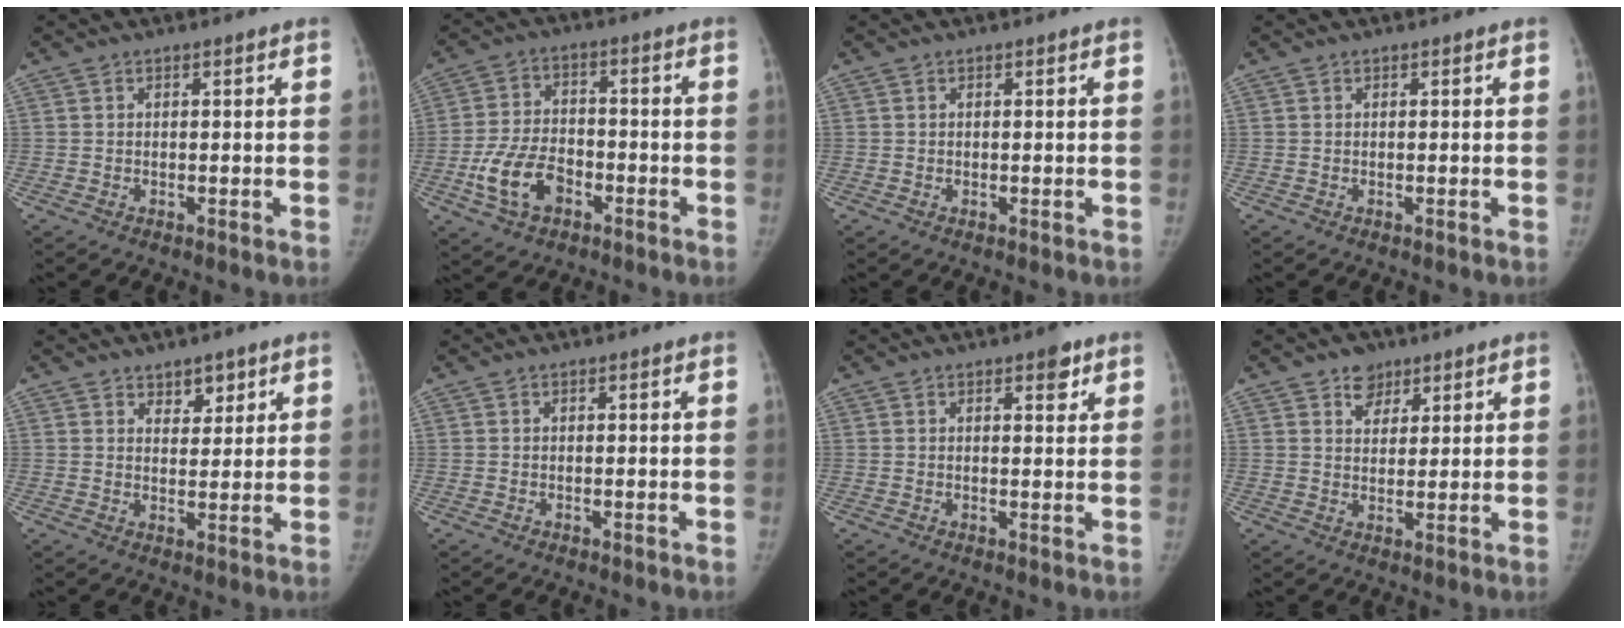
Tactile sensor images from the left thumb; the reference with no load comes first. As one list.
[{"total": 10.3, "force": [-4.4, 6.6, 6.6], "torque": [-0.122, 0.024, -0.078]}, {"total": 0.0}, {"total": 0.0}, {"total": 4.0, "force": [2.7, 2.5, 1.7], "torque": [0.006, -0.017, 0.043]}, {"total": 0.0}, {"total": 3.1, "force": [1.8, 1.3, 2.1], "torque": [-0.013, -0.007, 0.022]}, {"total": 4.5, "force": [2.9, 3.2, 1.2], "torque": [0.009, -0.017, 0.046]}]